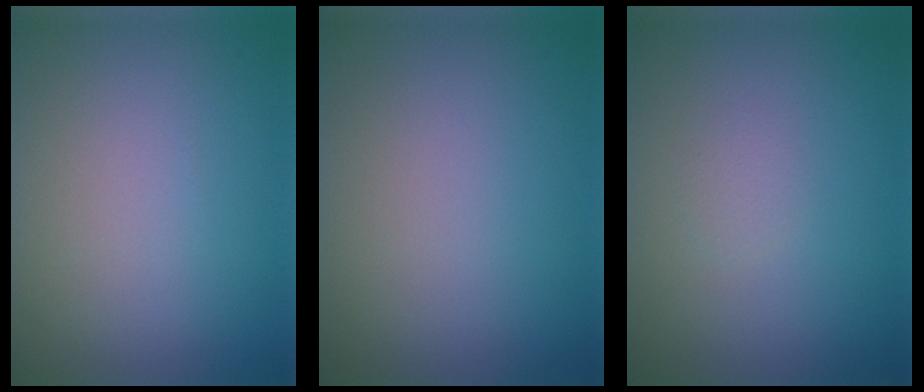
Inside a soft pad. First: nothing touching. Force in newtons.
{"total": 0.0}
{"total": 0.7, "press": 0.7, "slide": 0.0}